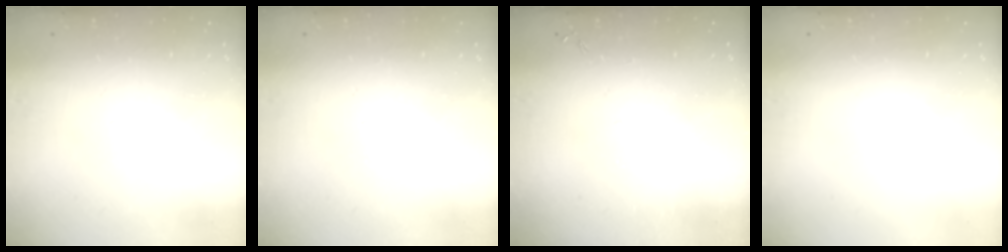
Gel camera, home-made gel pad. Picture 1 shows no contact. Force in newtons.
{"total": 0.0}
{"total": 0.0}
{"total": 0.0}